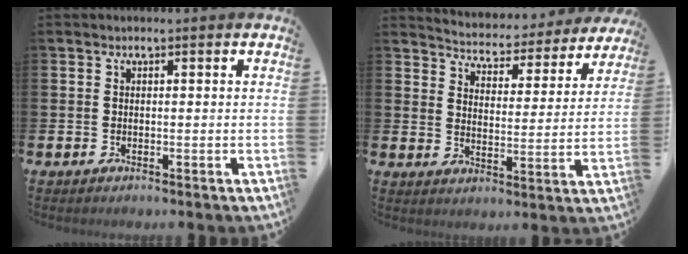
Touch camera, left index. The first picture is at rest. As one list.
[{"total": 4.6, "force": [4.5, 1.1, 0.3], "torque": [-0.023, -0.044, 0.070]}]